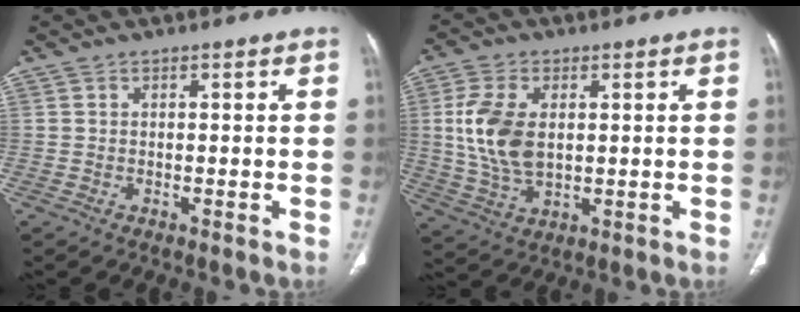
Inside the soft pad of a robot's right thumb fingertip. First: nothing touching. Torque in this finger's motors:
{"motor_torque": [-0.24, 0.45, 0.78, 0.40, 0.13]}